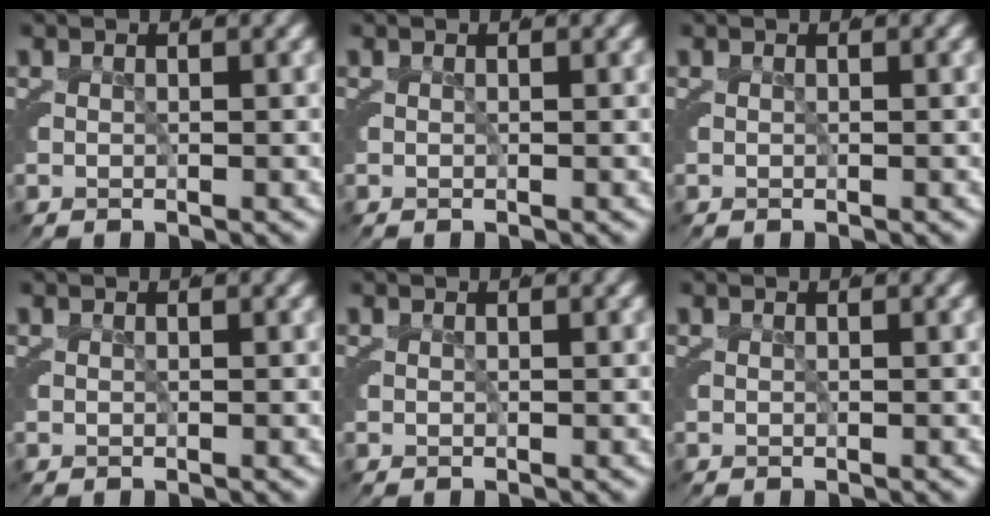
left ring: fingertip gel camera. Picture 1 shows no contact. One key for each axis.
{"total": 0.0}
{"total": 0.0}
{"total": 0.0}
{"total": 0.0}
{"total": 0.0}